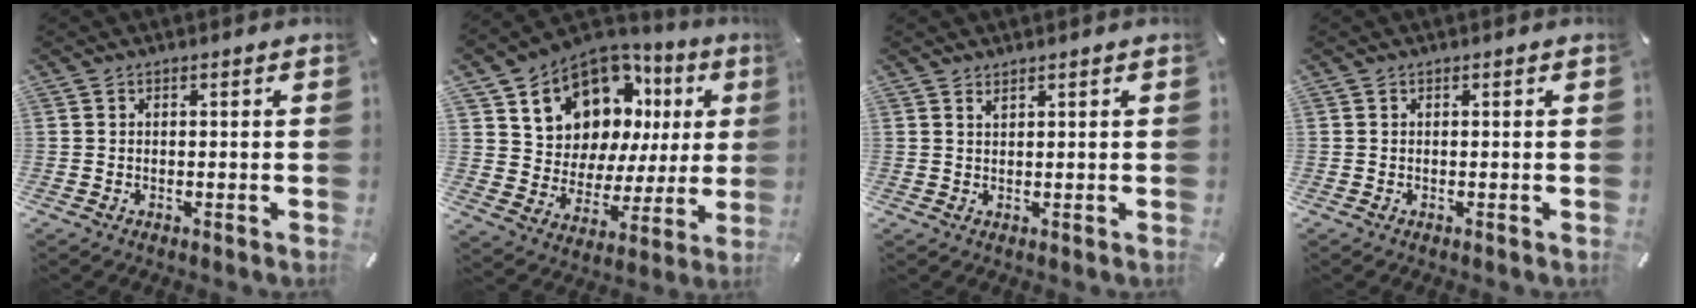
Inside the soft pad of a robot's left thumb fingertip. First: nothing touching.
{"total": 12.9, "force": [8.6, 8.8, 3.8], "torque": [-0.080, -0.078, 0.159]}
{"total": 1.2, "force": [1.0, 0.1, 0.6], "torque": [-0.011, -0.002, 0.018]}
{"total": 0.0}